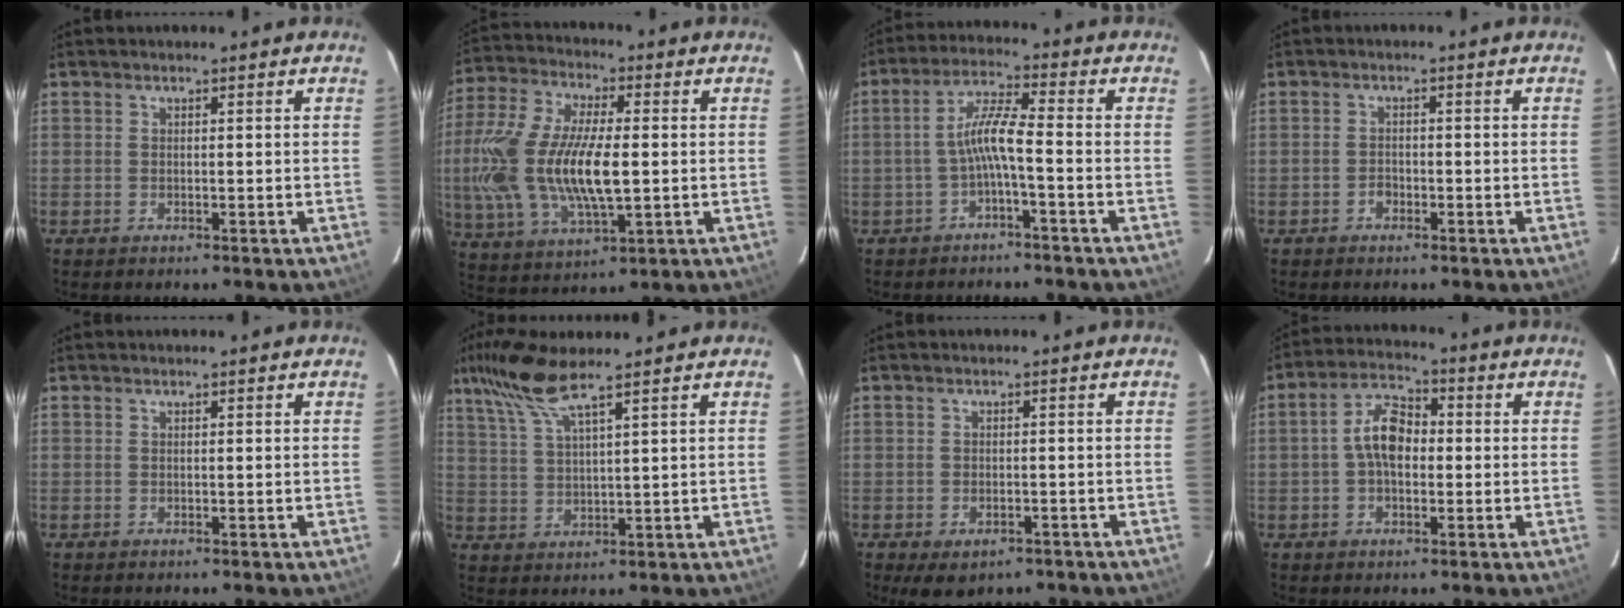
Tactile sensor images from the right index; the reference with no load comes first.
{"total": 20.9, "force": [-0.8, 9.0, 18.8], "torque": [-0.394, -0.005, -0.014]}
{"total": 5.7, "force": [-2.1, 0.1, 5.3], "torque": [-0.119, 0.015, -0.039]}
{"total": 1.7, "force": [-1.0, 1.3, 0.5], "torque": [-0.010, 0.004, -0.016]}
{"total": 0.0}
{"total": 8.2, "force": [5.9, 0.3, 5.6], "torque": [-0.119, 0.016, 0.123]}
{"total": 5.8, "force": [-3.7, 3.4, 3.0], "torque": [-0.058, -0.013, -0.042]}
{"total": 7.5, "force": [-0.3, 4.4, 6.0], "torque": [-0.116, 0.023, -0.007]}